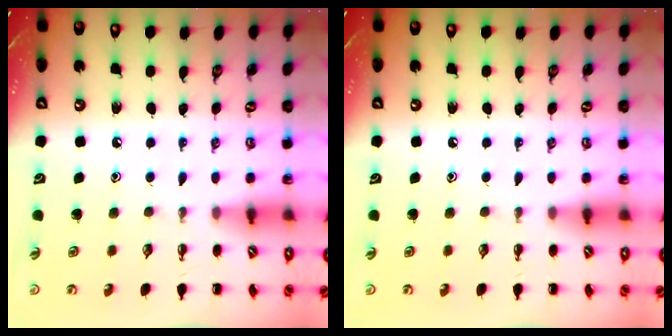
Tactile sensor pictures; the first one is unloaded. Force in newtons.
{"total": 0.0}